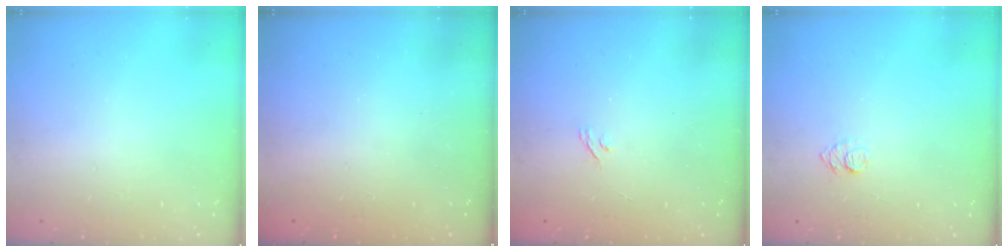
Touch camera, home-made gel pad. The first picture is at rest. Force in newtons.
{"total": 2.3, "press": 2.1, "slide": 0.8}
{"total": 2.2, "press": 1.9, "slide": 1.1}
{"total": 5.0, "press": 5.0, "slide": 0.5}